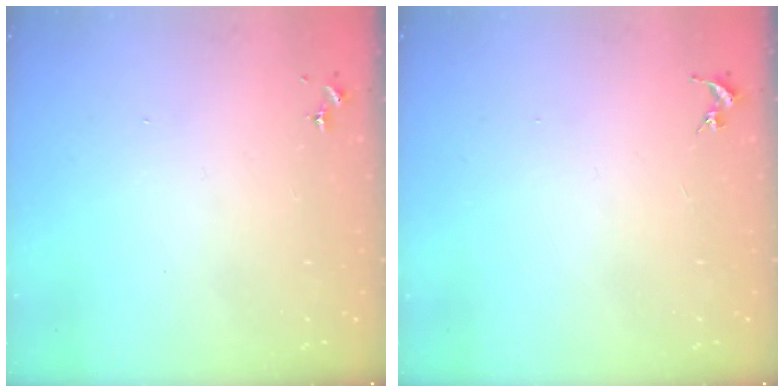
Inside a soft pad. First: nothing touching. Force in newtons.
{"total": 0.0}